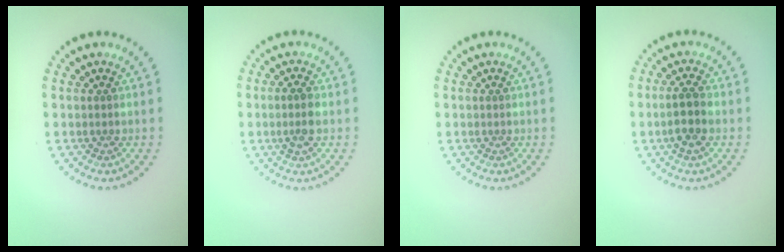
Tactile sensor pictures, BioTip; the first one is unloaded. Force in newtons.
{"total": 1.9, "press": 1.8, "slide": 0.6}
{"total": 0.0}
{"total": 2.4, "press": 2.3, "slide": 0.9}